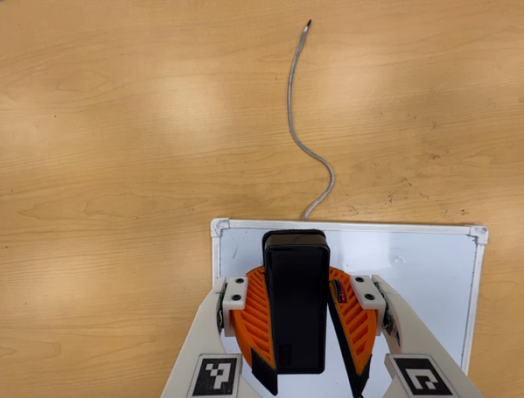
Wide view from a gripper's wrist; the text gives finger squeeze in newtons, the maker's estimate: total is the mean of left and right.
{"total": 10.7, "left": 10.0, "right": 11.4}